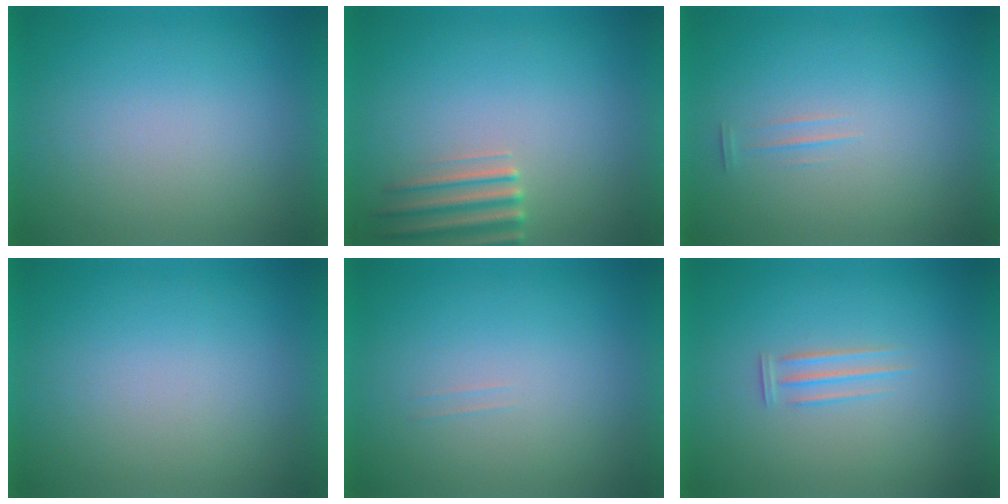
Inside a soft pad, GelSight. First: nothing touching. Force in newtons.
{"total": 2.8}
{"total": 1.2}
{"total": 0.0}
{"total": 1.0}
{"total": 1.3}